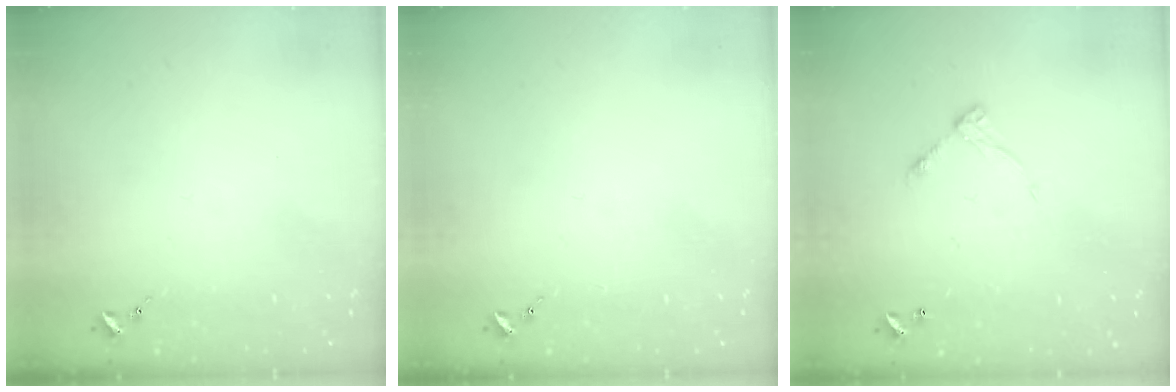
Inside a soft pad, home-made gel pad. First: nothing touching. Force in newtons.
{"total": 0.0}
{"total": 7.1, "press": 7.1, "slide": 0.5}